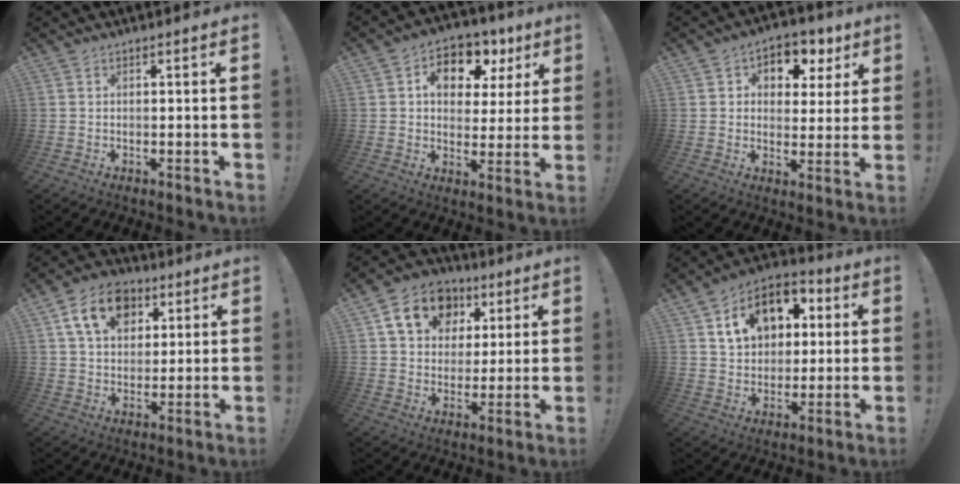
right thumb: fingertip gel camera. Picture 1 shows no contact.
{"total": 11.1, "force": [5.0, 7.5, 6.6], "torque": [-0.095, -0.026, 0.091]}
{"total": 6.8, "force": [2.6, 5.8, 2.5], "torque": [-0.027, -0.020, 0.050]}
{"total": 14.3, "force": [6.2, 10.5, 7.6], "torque": [-0.118, -0.014, 0.119]}
{"total": 15.0, "force": [6.5, 11.5, 7.1], "torque": [-0.108, -0.016, 0.125]}
{"total": 14.4, "force": [5.6, 10.9, 7.6], "torque": [-0.121, -0.010, 0.109]}